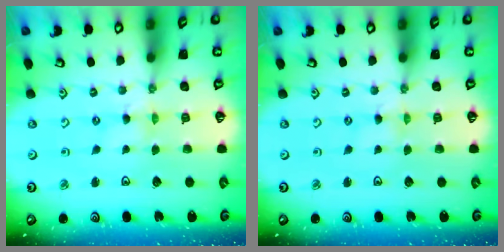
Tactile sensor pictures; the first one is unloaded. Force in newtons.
{"total": 0.0}